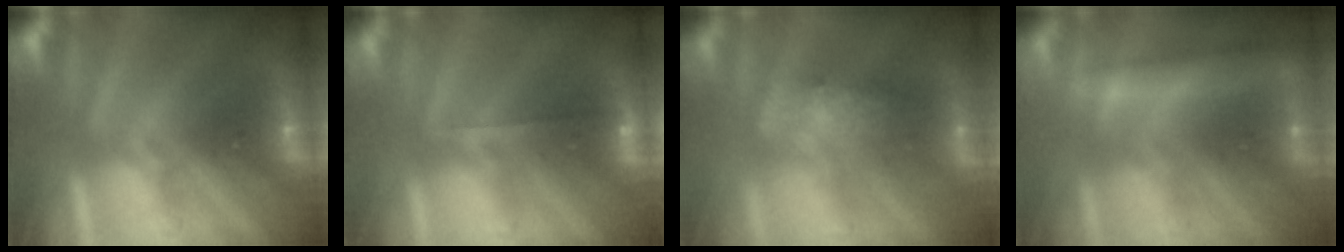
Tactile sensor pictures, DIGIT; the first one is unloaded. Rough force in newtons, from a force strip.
{"total": 2.1}
{"total": 2.6}
{"total": 2.4}